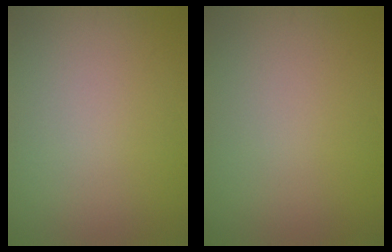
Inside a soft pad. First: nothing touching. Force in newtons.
{"total": 0.0}